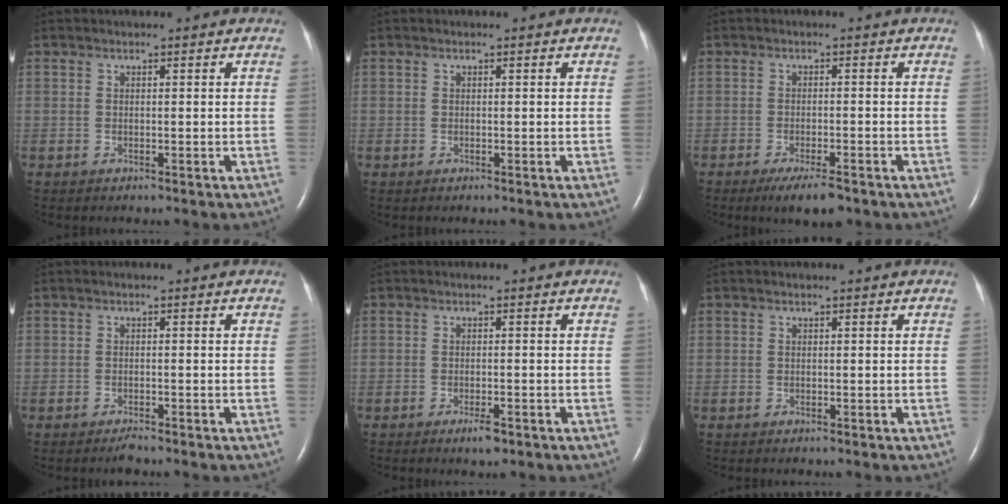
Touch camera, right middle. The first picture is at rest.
{"total": 0.0}
{"total": 4.8, "force": [-3.4, 0.9, 3.3], "torque": [-0.058, -0.010, -0.051]}
{"total": 1.2, "force": [-1.0, 0.0, 0.5], "torque": [-0.014, -0.003, -0.017]}
{"total": 1.9, "force": [-1.3, 0.5, 1.4], "torque": [-0.028, -0.003, -0.018]}
{"total": 0.0}